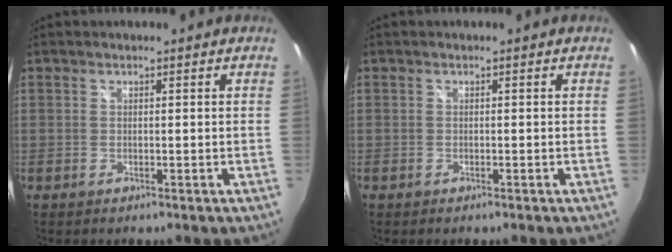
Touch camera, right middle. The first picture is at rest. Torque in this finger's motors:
{"motor_torque": [-0.21, -0.07, -0.06, 0.00]}